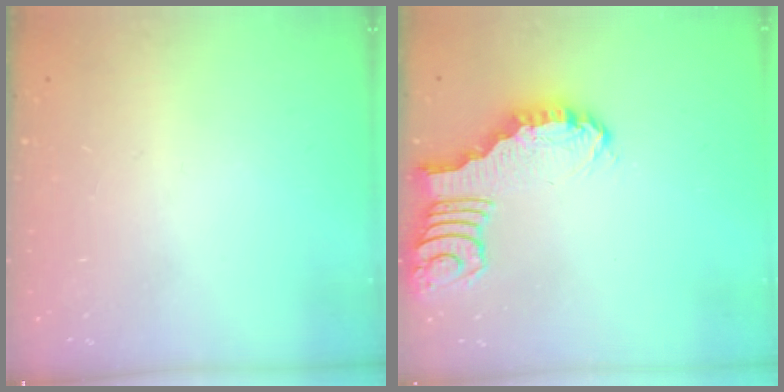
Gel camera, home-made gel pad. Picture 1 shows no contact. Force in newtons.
{"total": 2.4, "press": 2.4, "slide": 0.2}